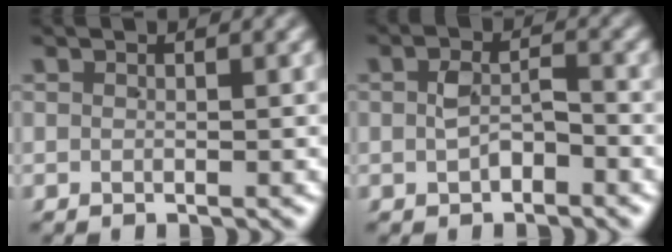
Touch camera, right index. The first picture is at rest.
{"total": 2.4, "force": [-1.0, 1.7, 1.4], "torque": [-0.024, -0.009, -0.011]}